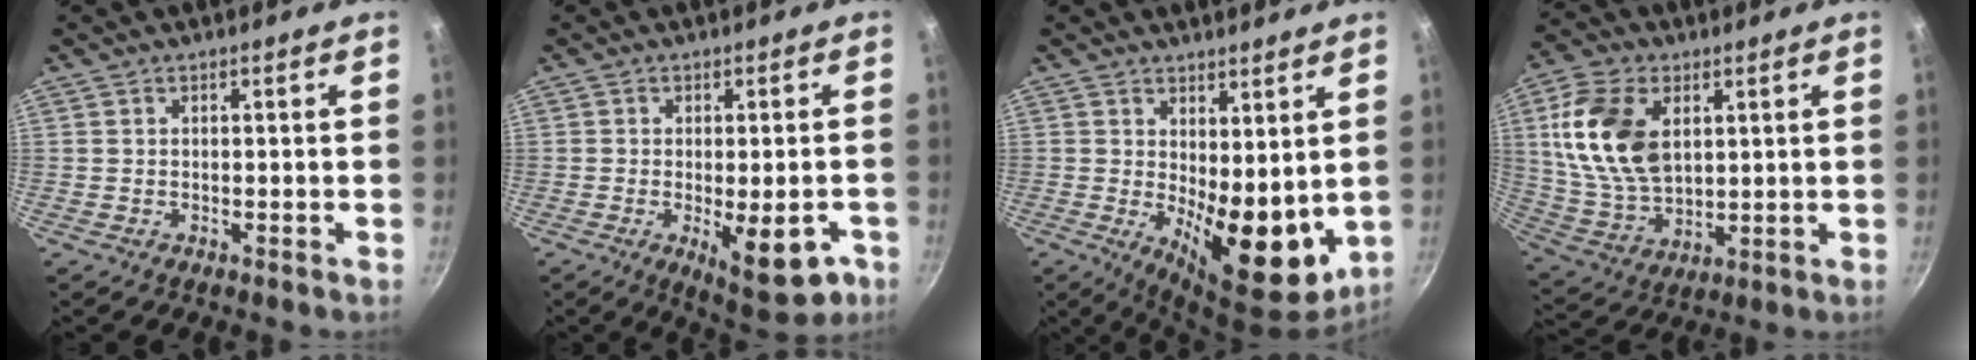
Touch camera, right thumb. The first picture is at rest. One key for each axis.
{"total": 11.3, "fx": -4.0, "fy": 4.3, "fz": 9.6, "tx": -0.101, "ty": 0.004, "tz": -0.039}
{"total": 12.4, "fx": 1.5, "fy": 5.7, "fz": 10.9, "tx": -0.125, "ty": -0.038, "tz": 0.035}
{"total": 16.6, "fx": 4.2, "fy": 10.5, "fz": 12.1, "tx": -0.217, "ty": -0.010, "tz": 0.091}